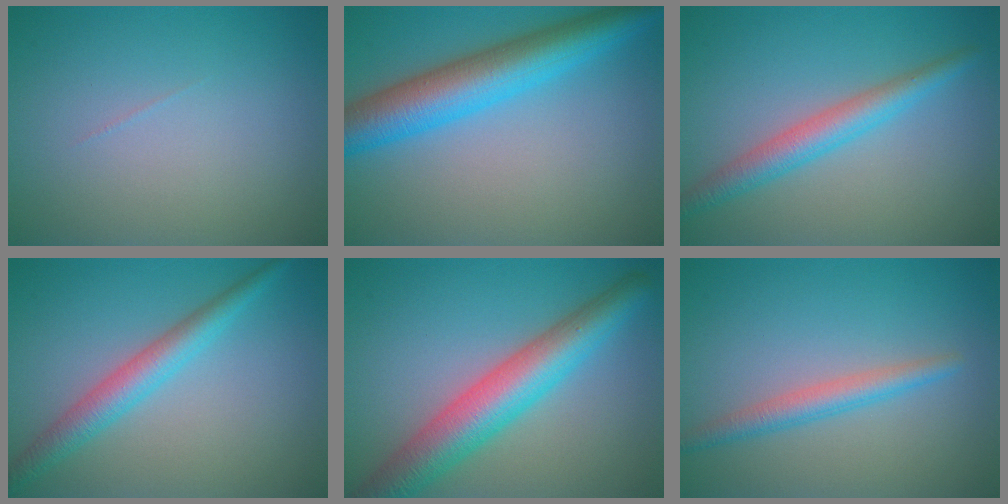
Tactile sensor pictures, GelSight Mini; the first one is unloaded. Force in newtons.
{"total": 7.8, "press": 7.8, "slide": 0.1}
{"total": 3.6, "press": 3.6, "slide": 0.1}
{"total": 3.5, "press": 3.5, "slide": 0.1}
{"total": 7.4, "press": 7.4, "slide": 0.5}
{"total": 2.5, "press": 2.5, "slide": 0.0}